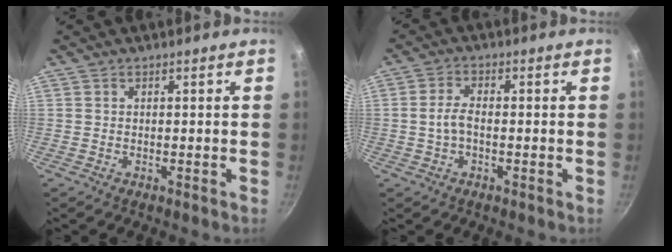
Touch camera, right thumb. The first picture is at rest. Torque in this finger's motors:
{"motor_torque": [-0.24, 0.07, -0.53, 0.05, -0.05]}